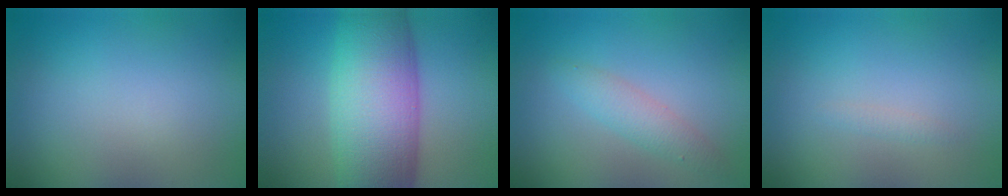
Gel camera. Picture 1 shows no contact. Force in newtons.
{"total": 12.3, "press": 12.3, "slide": 0.4}
{"total": 2.0, "press": 2.0, "slide": 0.0}
{"total": 0.5, "press": 0.5, "slide": 0.0}